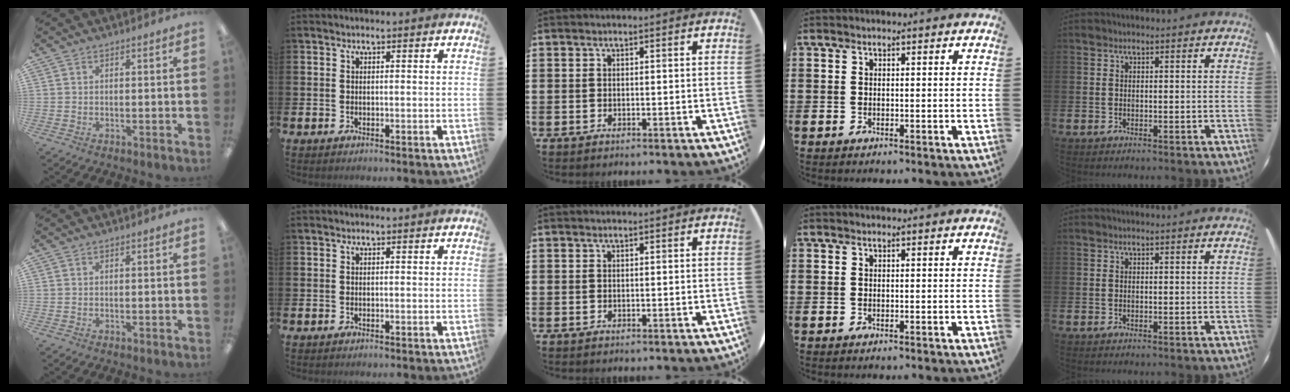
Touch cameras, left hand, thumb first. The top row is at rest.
{}